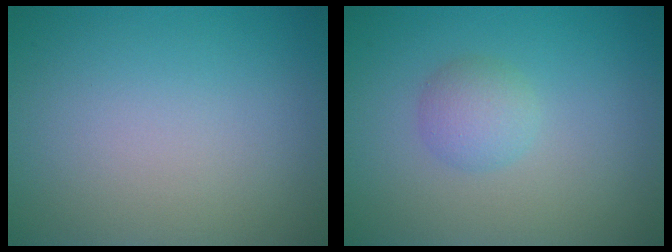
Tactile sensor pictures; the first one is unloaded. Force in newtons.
{"total": 2.1, "press": 2.1, "slide": 0.1}